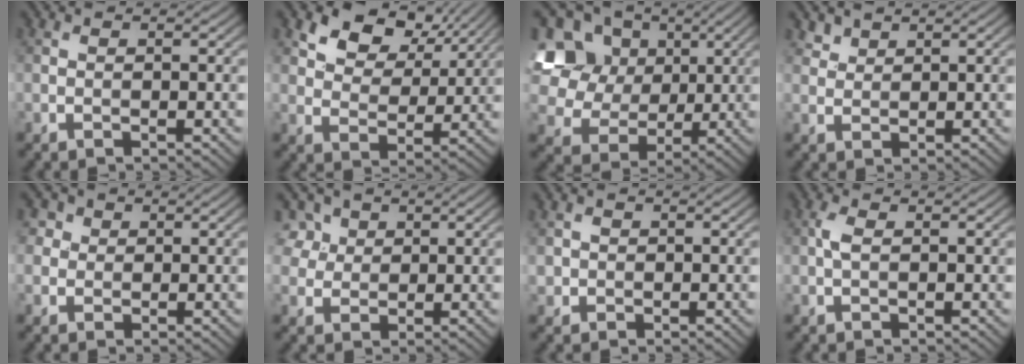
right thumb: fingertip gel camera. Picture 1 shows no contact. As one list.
[{"total": 8.2, "force": [4.9, 5.0, 4.4], "torque": [-0.089, -0.005, 0.084]}, {"total": 15.1, "force": [4.6, 12.5, 7.0], "torque": [-0.255, 0.050, 0.106]}, {"total": 1.9, "force": [1.6, 0.8, 0.4], "torque": [-0.014, 0.001, 0.040]}, {"total": 3.4, "force": [1.5, 2.8, 1.1], "torque": [-0.043, 0.000, 0.026]}, {"total": 5.3, "force": [2.6, 4.1, 2.0], "torque": [-0.082, 0.000, 0.055]}, {"total": 1.2, "force": [0.0, 1.2, 0.2], "torque": [-0.005, -0.005, 0.000]}, {"total": 1.5, "force": [0.2, 0.5, 1.4], "torque": [-0.039, 0.007, 0.001]}]